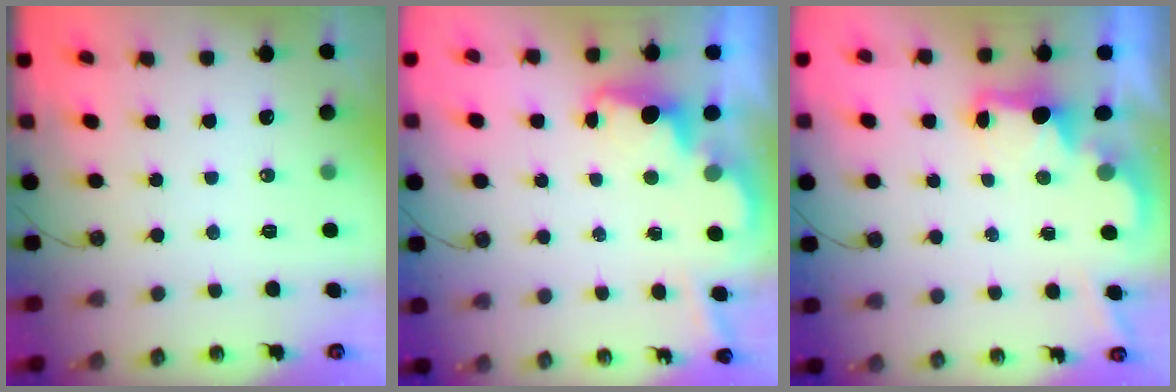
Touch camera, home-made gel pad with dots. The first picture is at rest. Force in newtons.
{"total": 3.6, "press": 3.5, "slide": 0.7}
{"total": 2.2, "press": 2.1, "slide": 0.8}